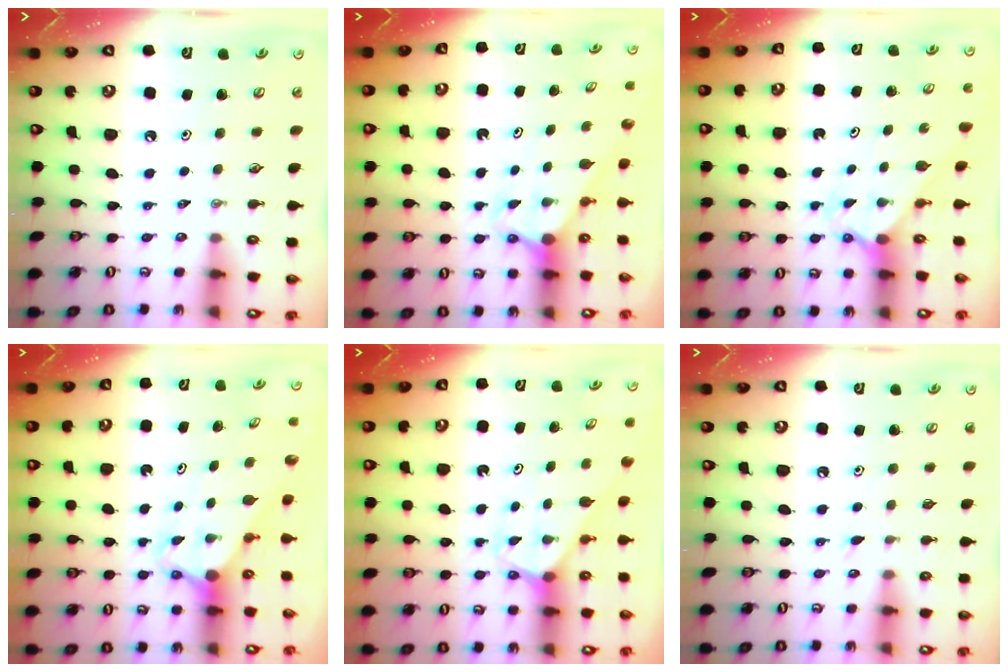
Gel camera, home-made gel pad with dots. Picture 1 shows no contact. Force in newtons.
{"total": 2.9, "press": 2.9, "slide": 0.0}
{"total": 2.0, "press": 2.0, "slide": 0.2}
{"total": 2.7, "press": 2.7, "slide": 0.0}
{"total": 2.4, "press": 2.4, "slide": 0.2}
{"total": 6.7, "press": 6.7, "slide": 0.5}